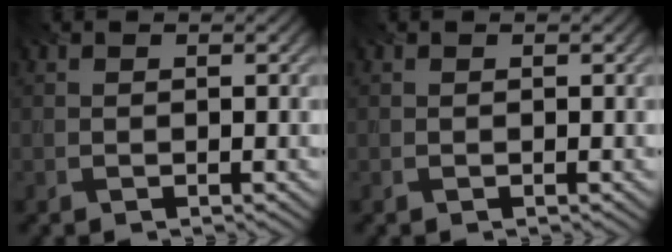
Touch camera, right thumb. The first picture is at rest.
{"total": 0.0}